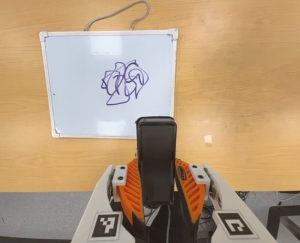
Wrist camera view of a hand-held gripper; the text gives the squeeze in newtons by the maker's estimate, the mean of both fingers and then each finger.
{"total": 5.5, "left": 3.9, "right": 7.1}